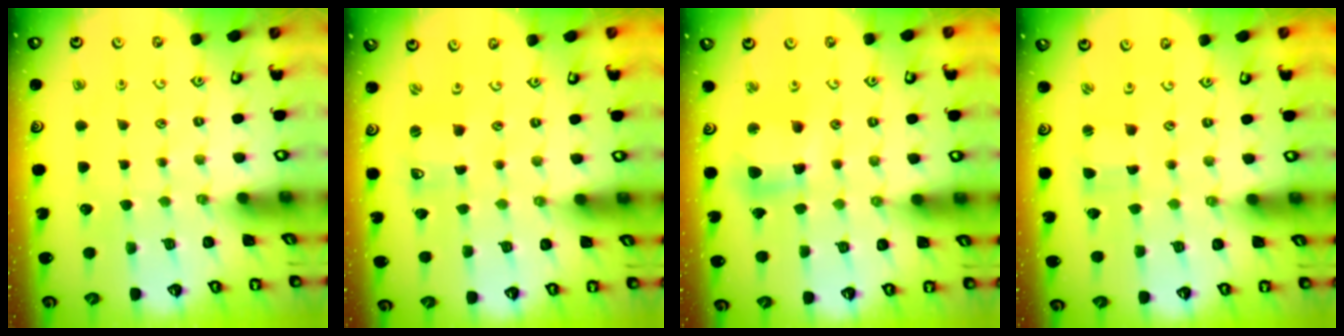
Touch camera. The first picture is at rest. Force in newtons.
{"total": 1.5, "press": 1.5, "slide": 0.1}
{"total": 9.5, "press": 9.4, "slide": 1.4}
{"total": 0.7, "press": 0.7, "slide": 0.1}